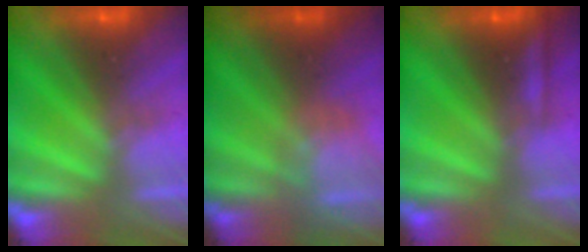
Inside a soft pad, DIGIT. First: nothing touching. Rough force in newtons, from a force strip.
{"total": 4.4}
{"total": 2.3}